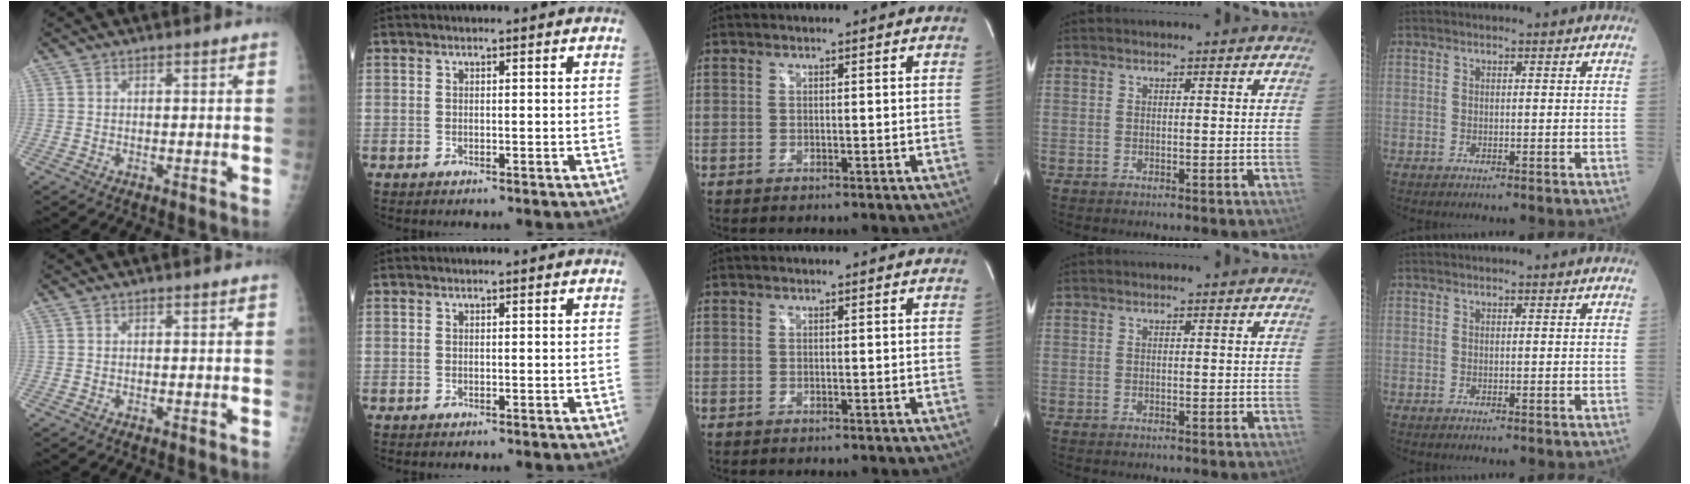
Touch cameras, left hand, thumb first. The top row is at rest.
{}